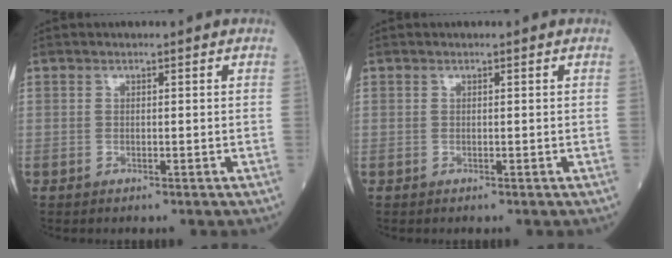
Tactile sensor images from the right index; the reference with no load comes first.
{"total": 0.0}